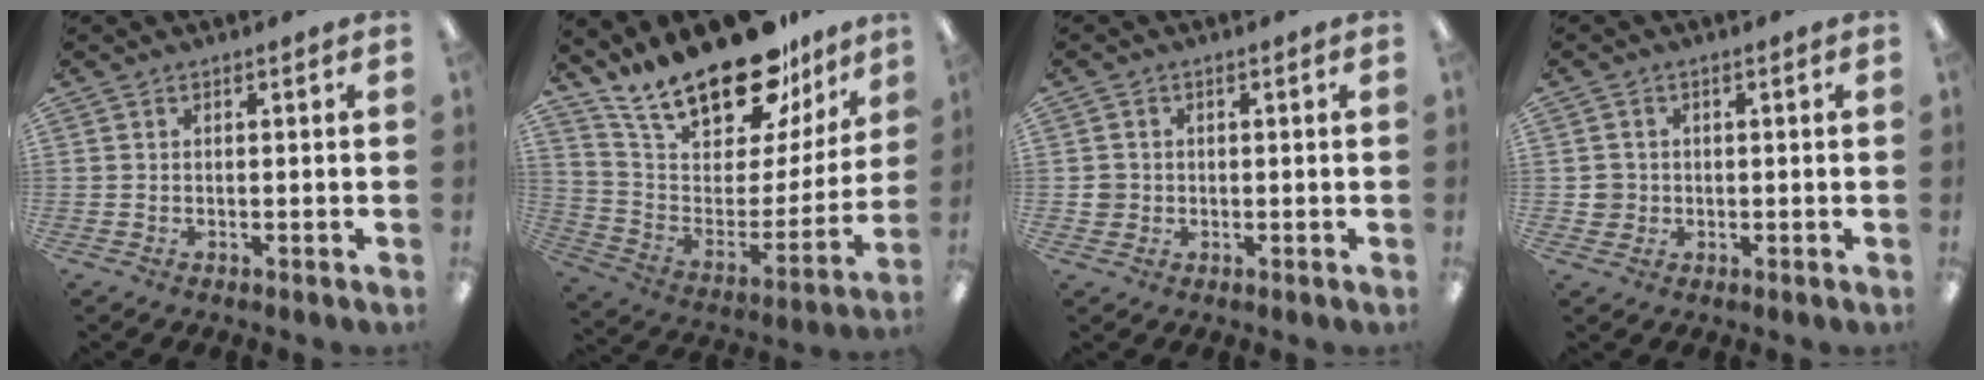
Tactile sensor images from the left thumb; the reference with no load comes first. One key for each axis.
{"total": 23.6, "fx": 18.6, "fy": 8.8, "fz": 11.6, "tx": -0.192, "ty": -0.127, "tz": 0.326}
{"total": 2.7, "fx": -0.3, "fy": 2.7, "fz": 0.5, "tx": -0.002, "ty": 0.003, "tz": -0.008}
{"total": 3.2, "fx": -0.1, "fy": 3.2, "fz": 0.3, "tx": -0.001, "ty": 0.003, "tz": -0.005}